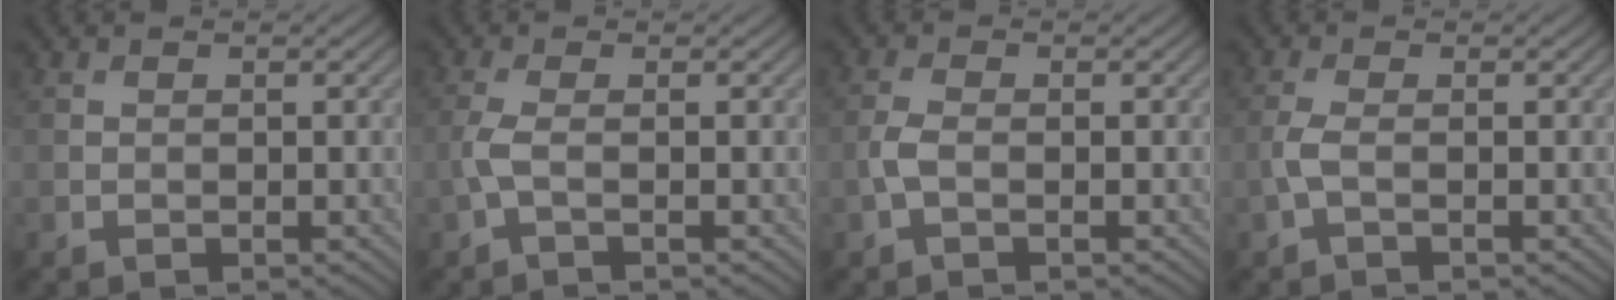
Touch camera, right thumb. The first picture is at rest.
{"total": 2.1, "force": [-0.5, 0.5, 2.0], "torque": [-0.057, 0.006, -0.018]}
{"total": 2.2, "force": [-0.7, 1.0, 1.8], "torque": [-0.052, 0.004, -0.018]}
{"total": 2.0, "force": [-0.6, 0.6, 1.9], "torque": [-0.054, 0.005, -0.018]}